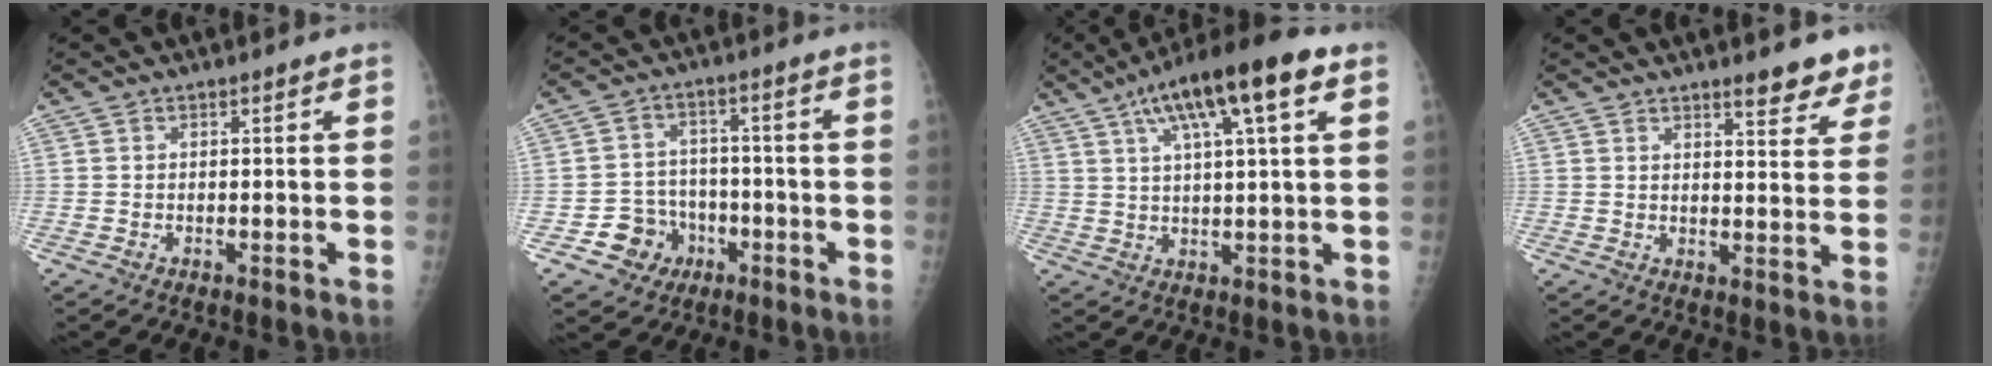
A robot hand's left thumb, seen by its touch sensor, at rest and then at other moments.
{"total": 7.4, "force": [-3.3, 6.5, 1.4], "torque": [0.012, 0.024, -0.047]}
{"total": 15.0, "force": [7.0, 3.2, 12.9], "torque": [-0.210, 0.009, 0.111]}
{"total": 6.7, "force": [5.4, 2.1, 3.5], "torque": [-0.016, -0.032, 0.063]}